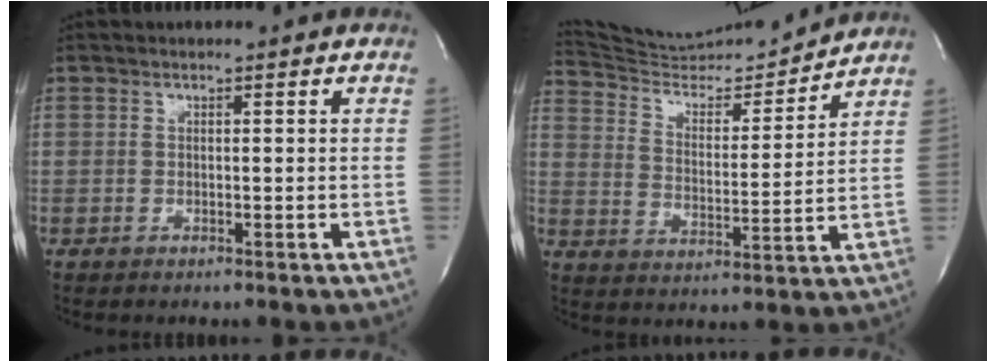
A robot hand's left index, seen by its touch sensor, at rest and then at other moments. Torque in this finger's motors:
{"motor_torque": [0.00, -0.19, -0.03, -0.02]}